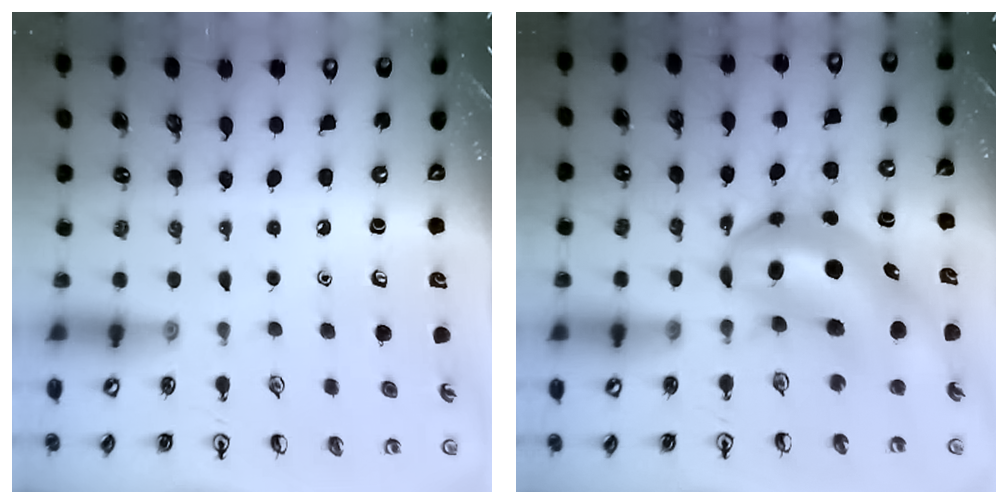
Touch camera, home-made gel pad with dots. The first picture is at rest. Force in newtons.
{"total": 11.9, "press": 11.3, "slide": 3.6}